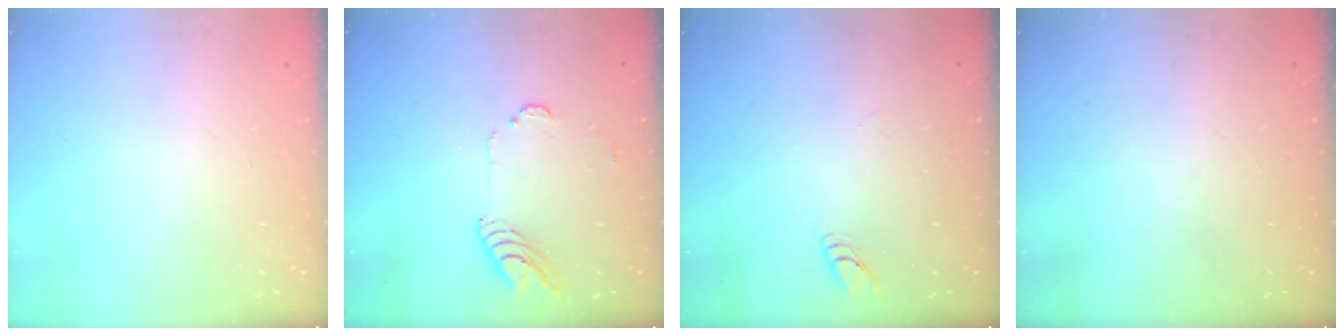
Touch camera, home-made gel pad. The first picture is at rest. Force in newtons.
{"total": 8.9, "press": 8.9, "slide": 1.0}
{"total": 2.8, "press": 2.8, "slide": 0.2}
{"total": 0.0}